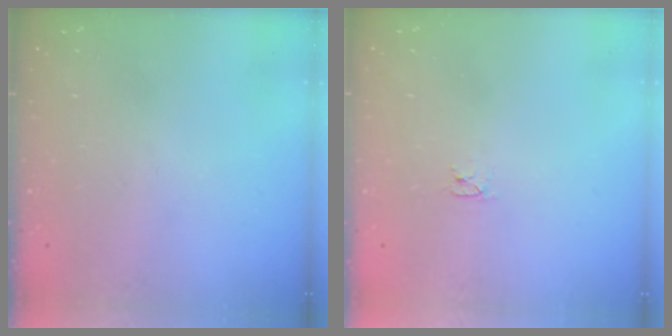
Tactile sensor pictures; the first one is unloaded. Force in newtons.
{"total": 2.6, "press": 2.6, "slide": 0.3}